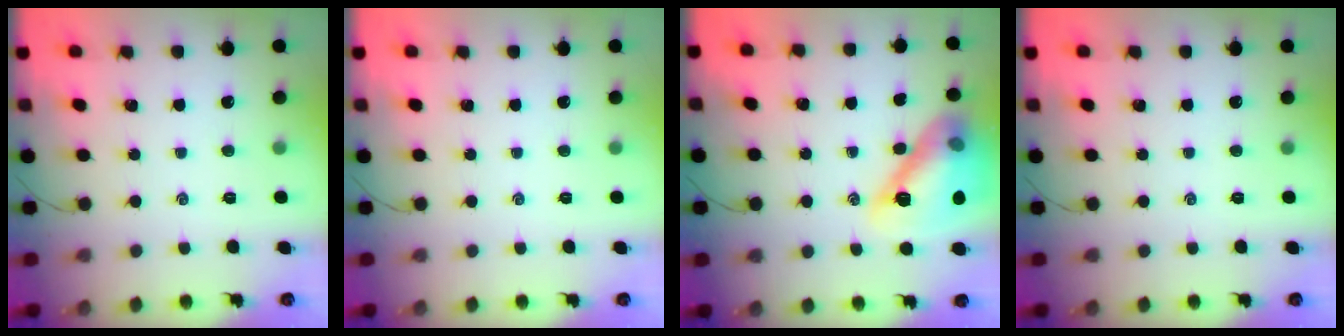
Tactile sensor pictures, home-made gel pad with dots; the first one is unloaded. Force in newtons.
{"total": 0.0}
{"total": 18.3, "press": 18.2, "slide": 1.6}
{"total": 0.0}